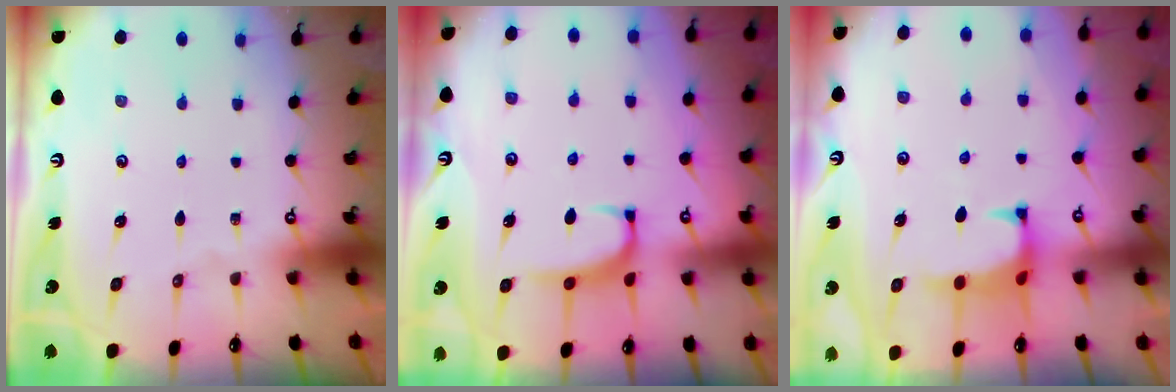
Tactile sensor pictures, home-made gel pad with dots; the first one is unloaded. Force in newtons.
{"total": 1.4, "press": 1.2, "slide": 0.7}
{"total": 1.6, "press": 1.5, "slide": 0.6}